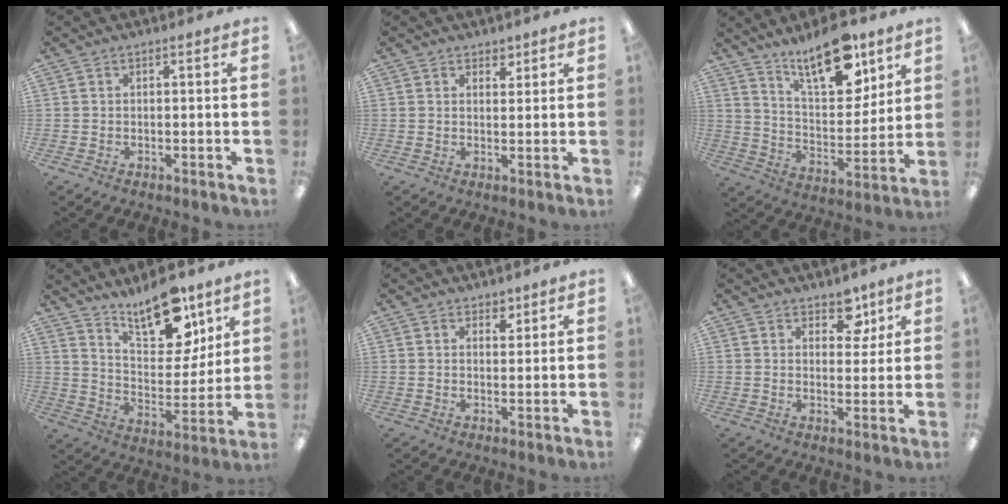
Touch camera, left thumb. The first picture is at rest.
{"total": 2.6, "force": [2.1, 1.5, 0.5], "torque": [0.003, -0.010, 0.037]}
{"total": 17.9, "force": [12.7, 7.1, 10.5], "torque": [-0.163, -0.074, 0.214]}
{"total": 17.2, "force": [12.8, 7.7, 8.7], "torque": [-0.130, -0.082, 0.222]}
{"total": 3.0, "force": [2.4, 1.7, 0.7], "torque": [0.007, -0.013, 0.040]}
{"total": 6.7, "force": [4.6, 3.9, 3.0], "torque": [-0.016, -0.023, 0.076]}